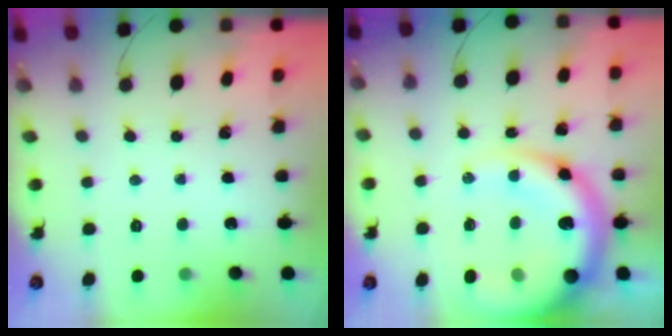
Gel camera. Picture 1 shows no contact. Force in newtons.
{"total": 22.7, "press": 22.2, "slide": 5.0}